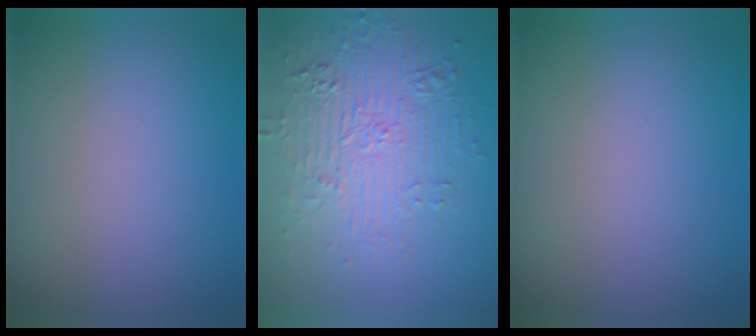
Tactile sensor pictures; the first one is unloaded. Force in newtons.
{"total": 4.9, "press": 4.2, "slide": 2.4}
{"total": 0.0}